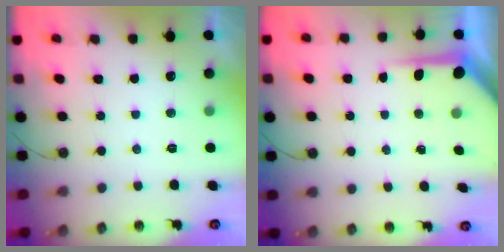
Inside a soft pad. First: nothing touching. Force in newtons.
{"total": 5.3, "press": 5.3, "slide": 0.4}